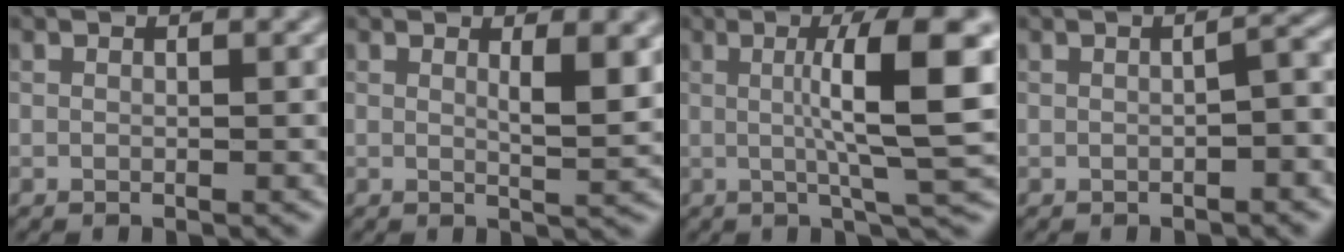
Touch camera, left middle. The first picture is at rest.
{"total": 2.9, "force": [1.1, 0.7, 2.6], "torque": [-0.035, -0.006, 0.019]}
{"total": 9.0, "force": [1.1, 1.5, 8.8], "torque": [-0.119, 0.007, 0.017]}
{"total": 2.0, "force": [-0.5, 0.4, 1.9], "torque": [-0.030, 0.010, -0.009]}